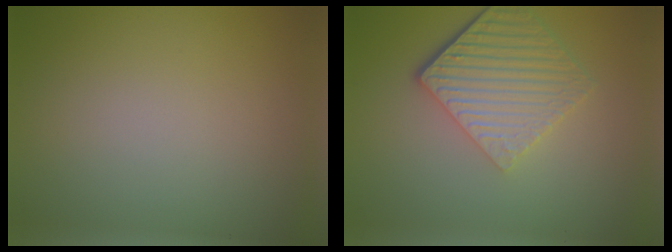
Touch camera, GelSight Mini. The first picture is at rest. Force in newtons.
{"total": 5.8, "press": 4.2, "slide": 4.0}